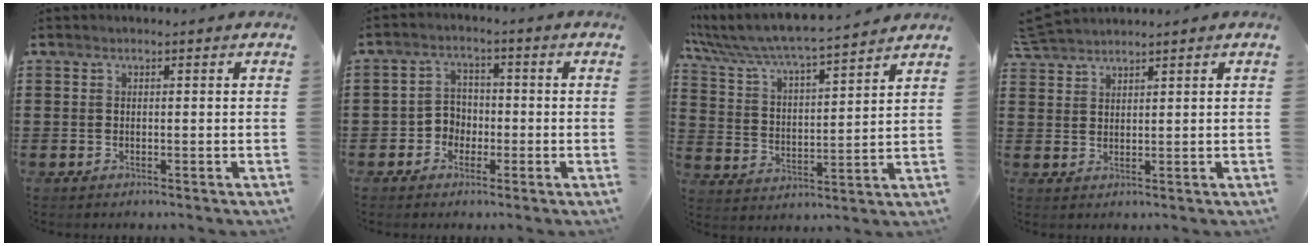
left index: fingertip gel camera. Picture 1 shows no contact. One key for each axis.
{"total": 3.5, "fx": -1.4, "fy": 2.9, "fz": 1.2, "tx": -0.033, "ty": 0.006, "tz": -0.031}
{"total": 6.3, "fx": 5.8, "fy": 0.0, "fz": 2.3, "tx": -0.070, "ty": -0.041, "tz": 0.094}
{"total": 3.3, "fx": 3.3, "fy": 0.2, "fz": 0.6, "tx": -0.024, "ty": -0.004, "tz": 0.064}